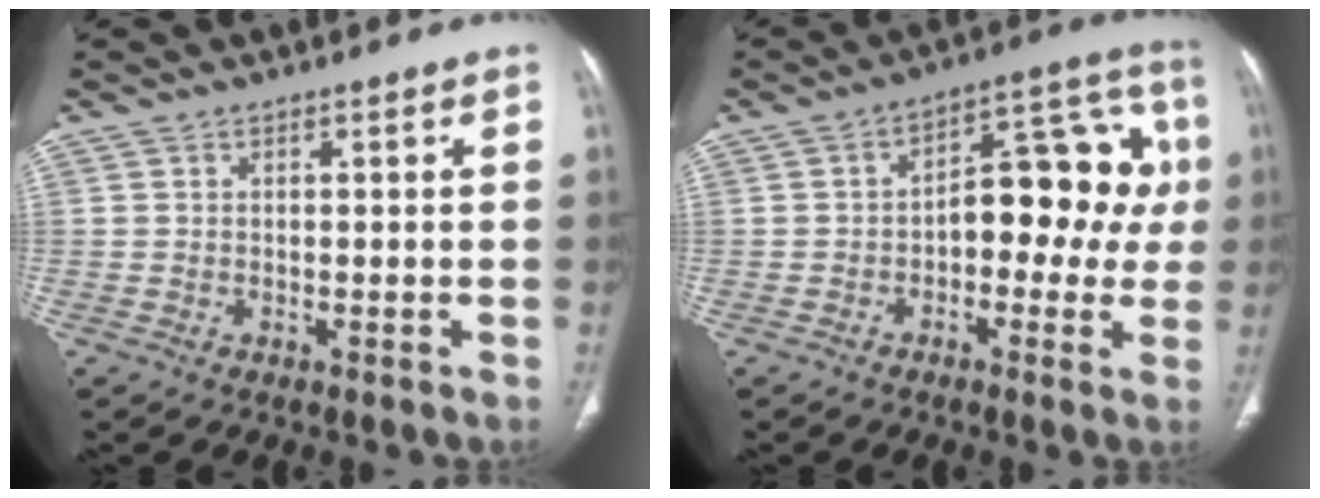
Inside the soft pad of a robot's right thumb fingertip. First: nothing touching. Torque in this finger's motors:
{"motor_torque": [1.67, 1.60, 1.13, -0.46, 0.06]}